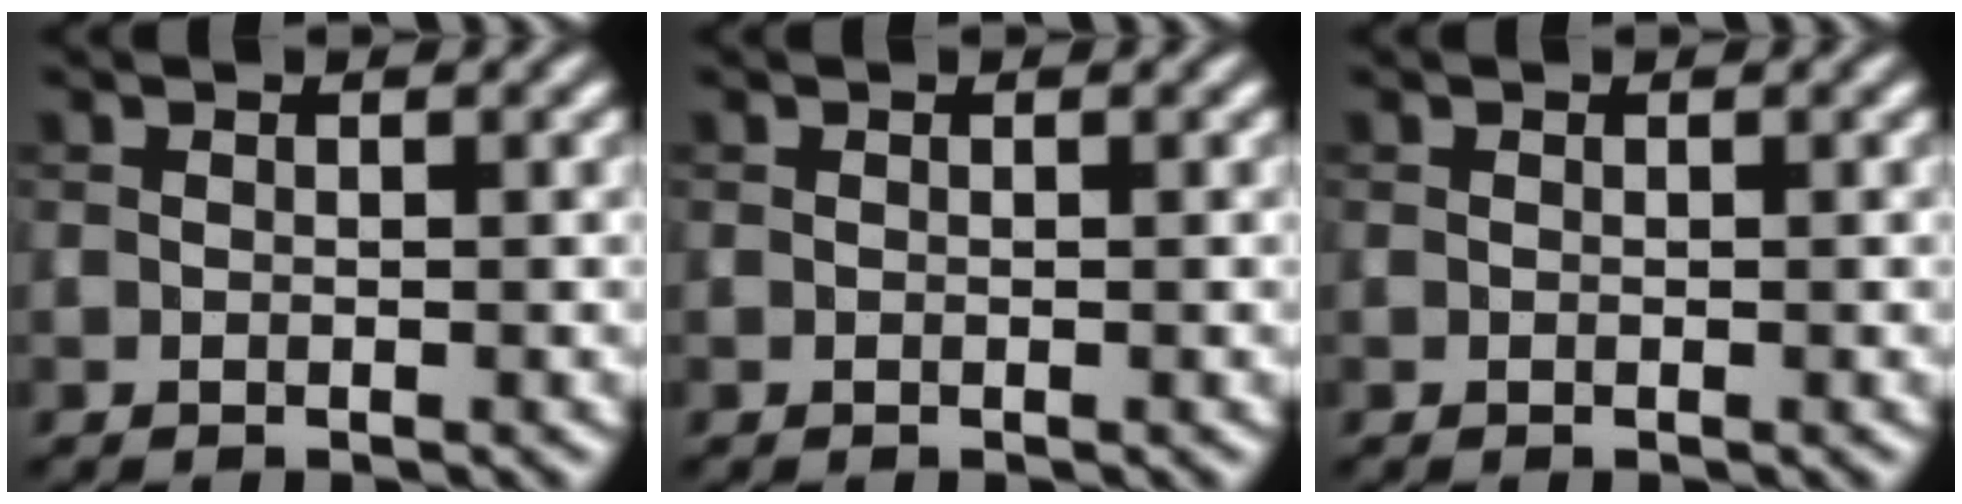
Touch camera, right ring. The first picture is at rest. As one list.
[{"total": 0.0}, {"total": 0.0}]